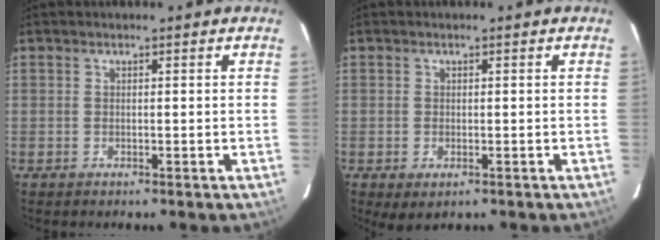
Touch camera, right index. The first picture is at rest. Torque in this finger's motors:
{"motor_torque": [0.46, -0.44, 0.12, 0.01]}